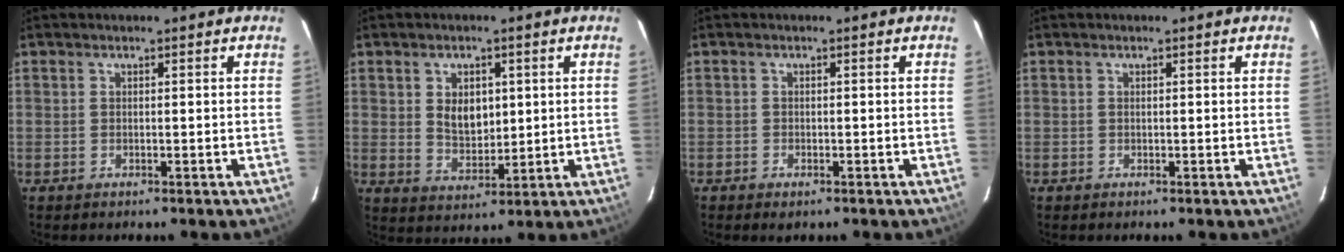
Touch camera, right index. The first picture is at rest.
{"total": 6.4, "force": [1.4, 4.4, 4.5], "torque": [-0.076, 0.001, 0.034]}
{"total": 1.3, "force": [-0.9, 0.8, 0.6], "torque": [-0.012, -0.003, -0.016]}
{"total": 0.0}